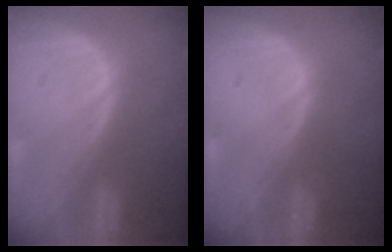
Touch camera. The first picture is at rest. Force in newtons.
{"total": 0.0}